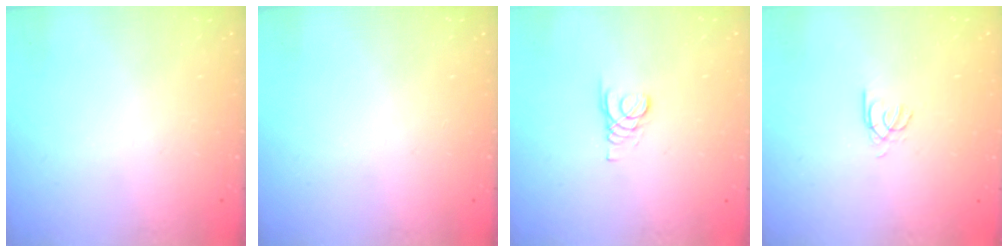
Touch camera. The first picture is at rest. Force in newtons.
{"total": 0.0}
{"total": 1.6, "press": 1.6, "slide": 0.2}
{"total": 2.4, "press": 2.3, "slide": 0.4}